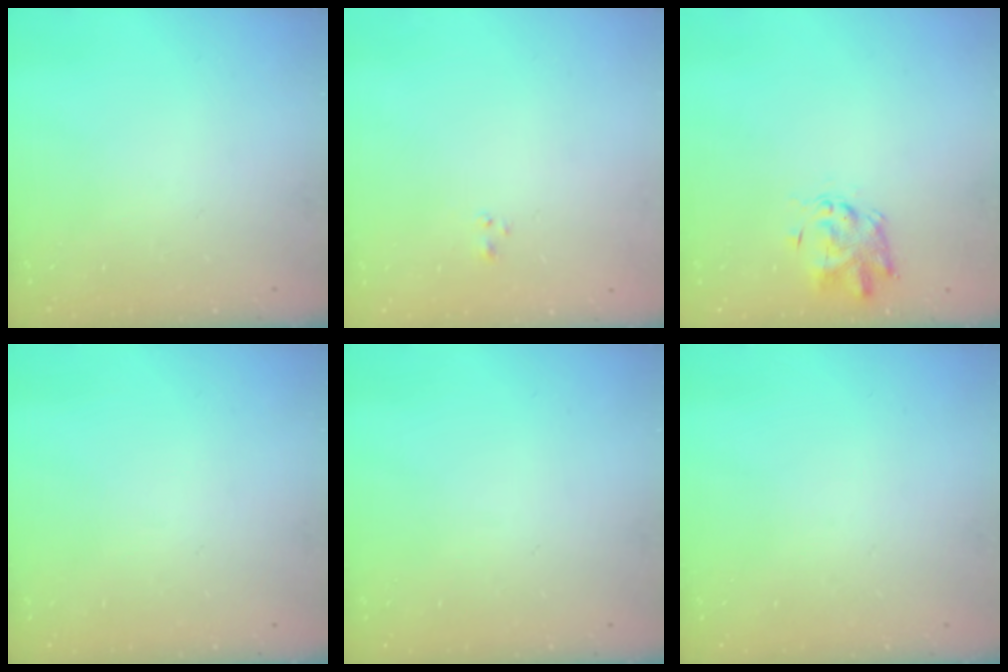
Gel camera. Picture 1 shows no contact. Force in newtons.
{"total": 1.2, "press": 1.0, "slide": 0.6}
{"total": 2.5, "press": 2.4, "slide": 0.7}
{"total": 0.0}
{"total": 0.0}
{"total": 0.0}